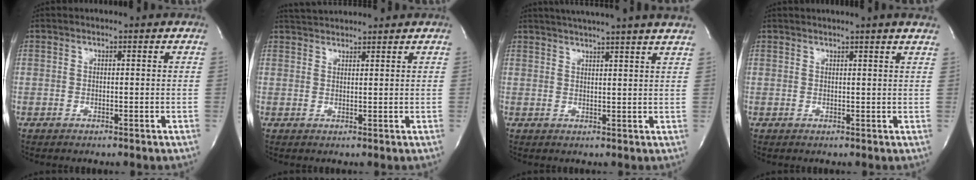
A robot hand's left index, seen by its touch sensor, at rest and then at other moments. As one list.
[{"total": 4.1, "force": [4.0, 0.1, 0.6], "torque": [-0.017, 0.029, 0.073]}, {"total": 15.0, "force": [13.2, -0.8, 6.9], "torque": [-0.120, 0.006, 0.165]}, {"total": 5.8, "force": [5.2, -0.9, 2.5], "torque": [-0.033, 0.012, 0.048]}]